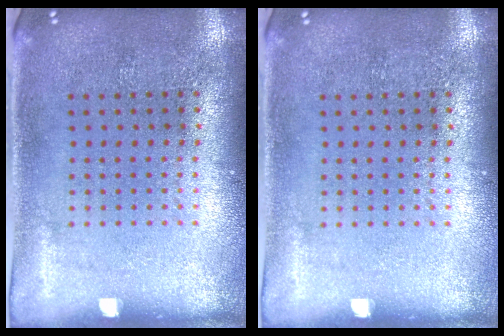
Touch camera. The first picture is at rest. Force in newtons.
{"total": 0.0}